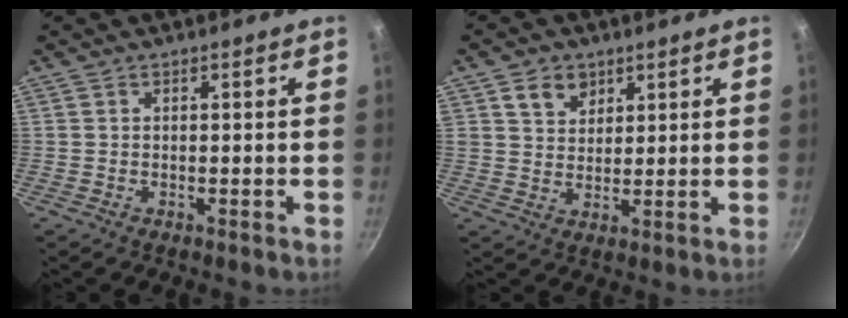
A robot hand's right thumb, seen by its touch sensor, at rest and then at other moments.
{"total": 5.7, "force": [3.0, 4.3, 2.3], "torque": [-0.016, -0.009, 0.056]}